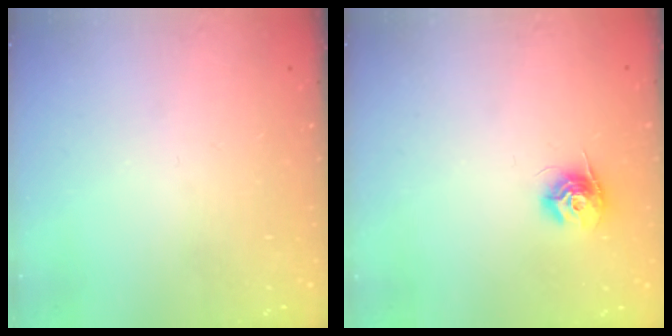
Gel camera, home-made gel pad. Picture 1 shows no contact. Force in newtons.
{"total": 9.6, "press": 9.6, "slide": 0.4}